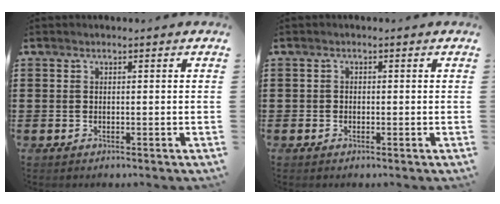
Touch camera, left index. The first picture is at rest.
{"total": 0.6, "force": [-0.2, 0.6, 0.1], "torque": [-0.004, 0.003, -0.005]}